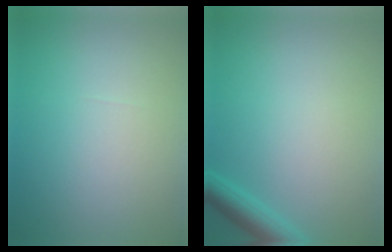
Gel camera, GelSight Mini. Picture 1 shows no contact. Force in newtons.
{"total": 2.6, "press": 2.6, "slide": 0.2}